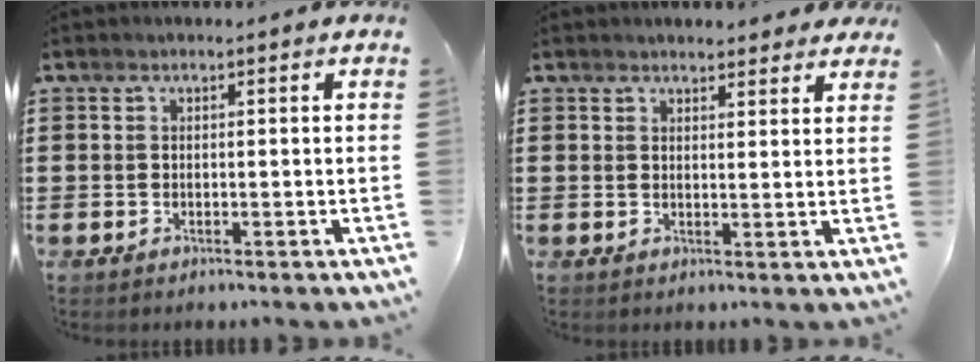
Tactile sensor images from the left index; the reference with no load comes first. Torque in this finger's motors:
{"motor_torque": [0.40, 0.04, 0.10, 0.01]}